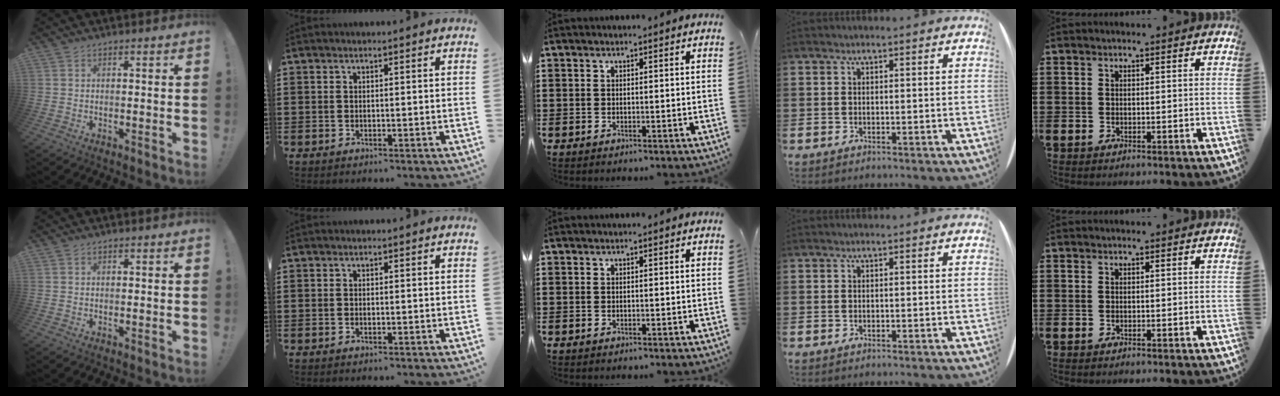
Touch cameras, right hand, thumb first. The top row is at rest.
{}